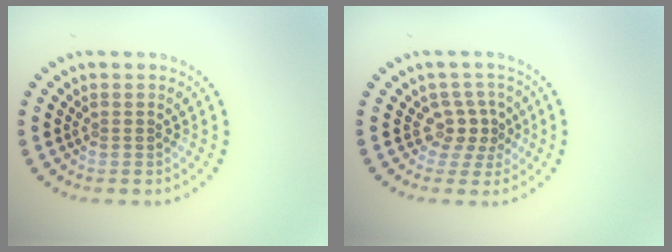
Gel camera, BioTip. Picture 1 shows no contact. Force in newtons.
{"total": 2.4, "press": 1.9, "slide": 1.6}